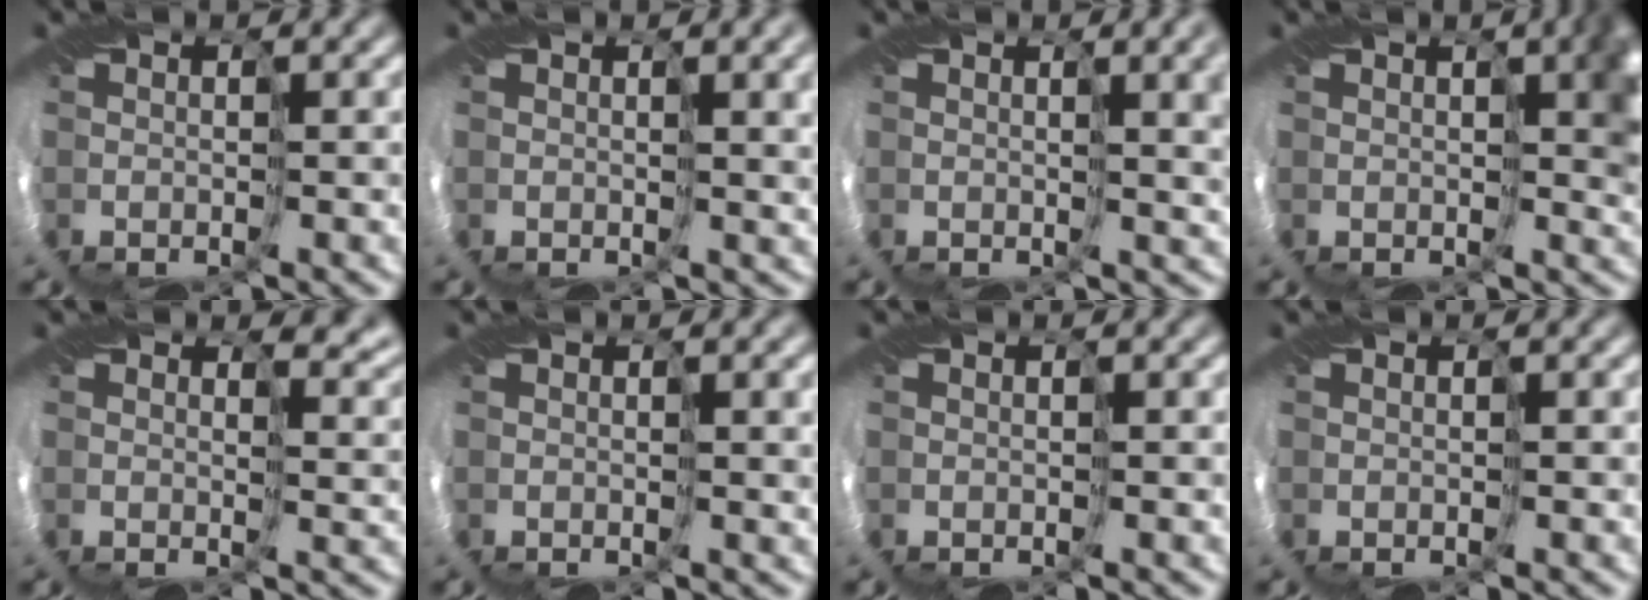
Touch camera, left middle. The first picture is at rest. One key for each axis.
{"total": 4.4, "fx": 1.8, "fy": 0.9, "fz": 3.9, "tx": -0.062, "ty": -0.002, "tz": 0.039}
{"total": 5.6, "fx": 2.1, "fy": 1.3, "fz": 5.0, "tx": -0.075, "ty": -0.003, "tz": 0.046}
{"total": 5.4, "fx": 1.9, "fy": 1.6, "fz": 4.8, "tx": -0.066, "ty": 0.005, "tz": 0.027}
{"total": 3.9, "fx": 3.3, "fy": 1.5, "fz": 1.4, "tx": -0.030, "ty": -0.002, "tz": 0.052}
{"total": 2.0, "fx": 0.9, "fy": 0.2, "fz": 1.8, "tx": -0.029, "ty": 0.002, "tz": 0.015}
{"total": 0.0}
{"total": 0.0}